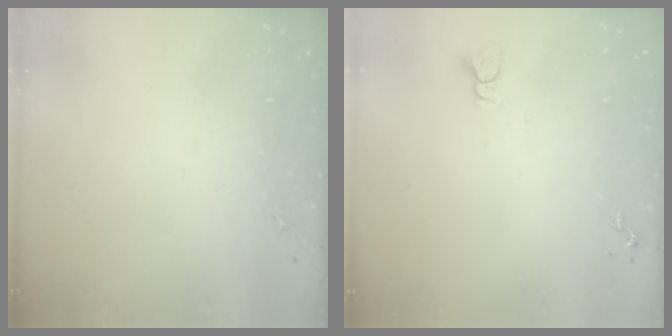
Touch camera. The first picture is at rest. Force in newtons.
{"total": 2.2, "press": 2.2, "slide": 0.1}